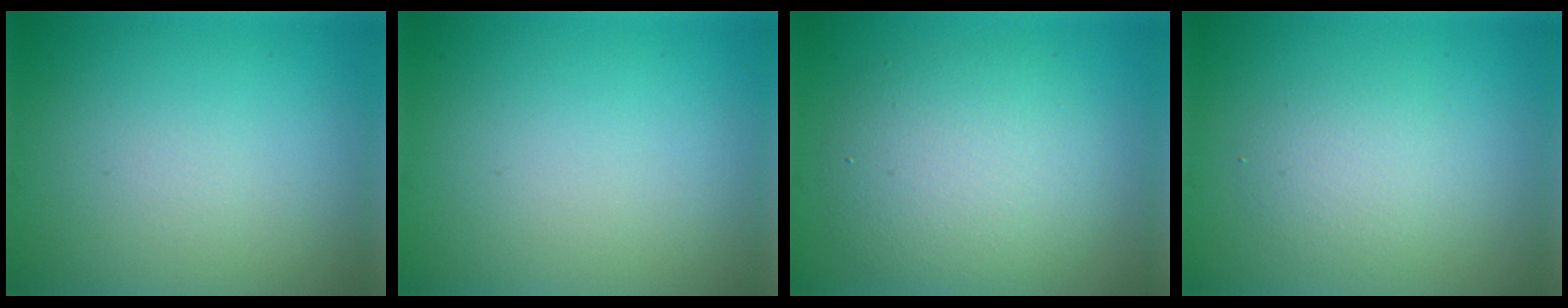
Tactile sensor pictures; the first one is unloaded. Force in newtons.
{"total": 0.0}
{"total": 5.4, "press": 5.3, "slide": 0.2}
{"total": 2.2, "press": 2.2, "slide": 0.1}